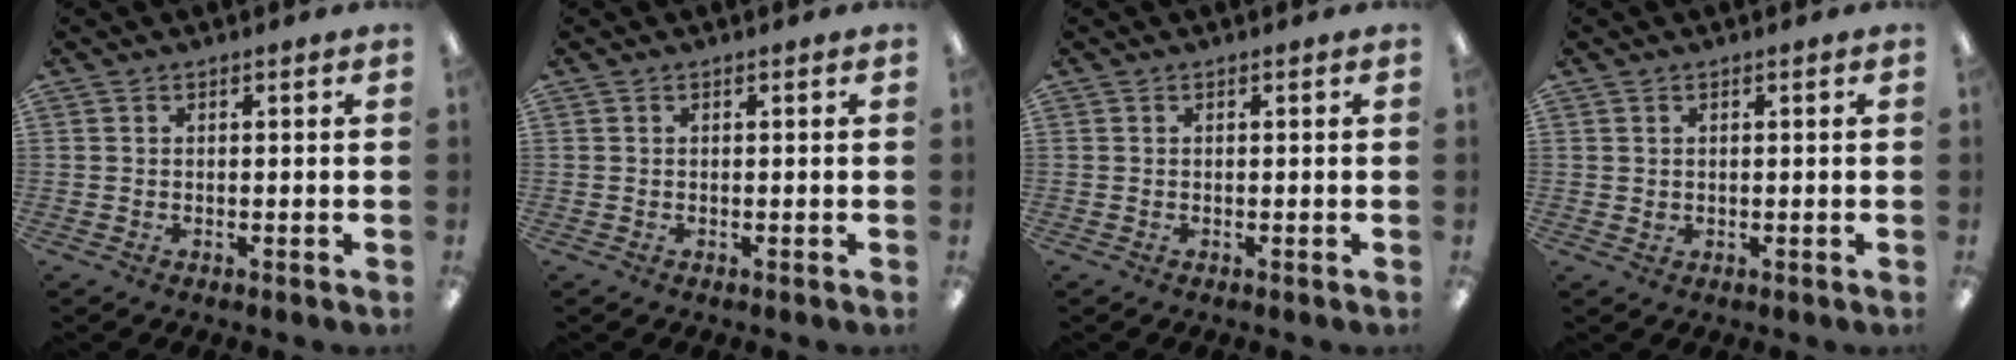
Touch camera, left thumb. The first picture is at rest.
{"total": 0.0}
{"total": 0.0}
{"total": 0.9, "force": [0.4, 0.8, 0.2], "torque": [-0.004, 0.003, 0.008]}